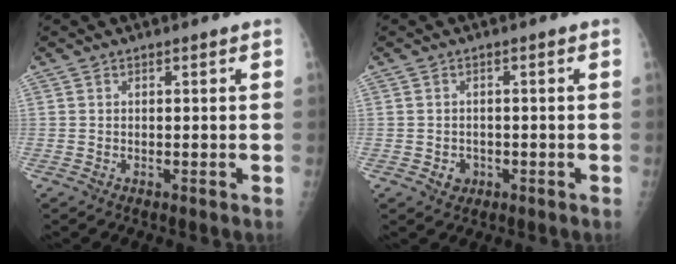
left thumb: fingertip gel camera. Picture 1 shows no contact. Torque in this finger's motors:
{"motor_torque": [-0.37, 0.30, 0.41, 0.15, 0.00]}